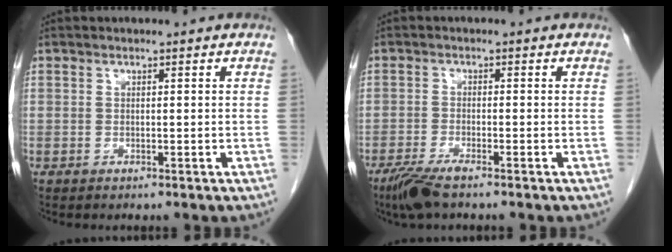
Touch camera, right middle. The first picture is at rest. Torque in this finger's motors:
{"motor_torque": [0.13, -0.02, 0.08, 0.03]}